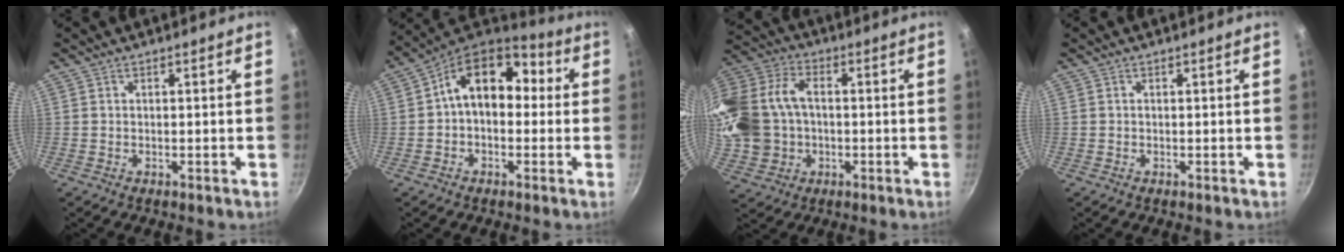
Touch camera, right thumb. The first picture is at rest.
{"total": 14.7, "force": [1.4, 9.6, 11.0], "torque": [-0.130, 0.048, 0.008]}
{"total": 21.6, "force": [0.0, 16.5, 13.8], "torque": [-0.330, 0.033, 0.008]}
{"total": 0.0}